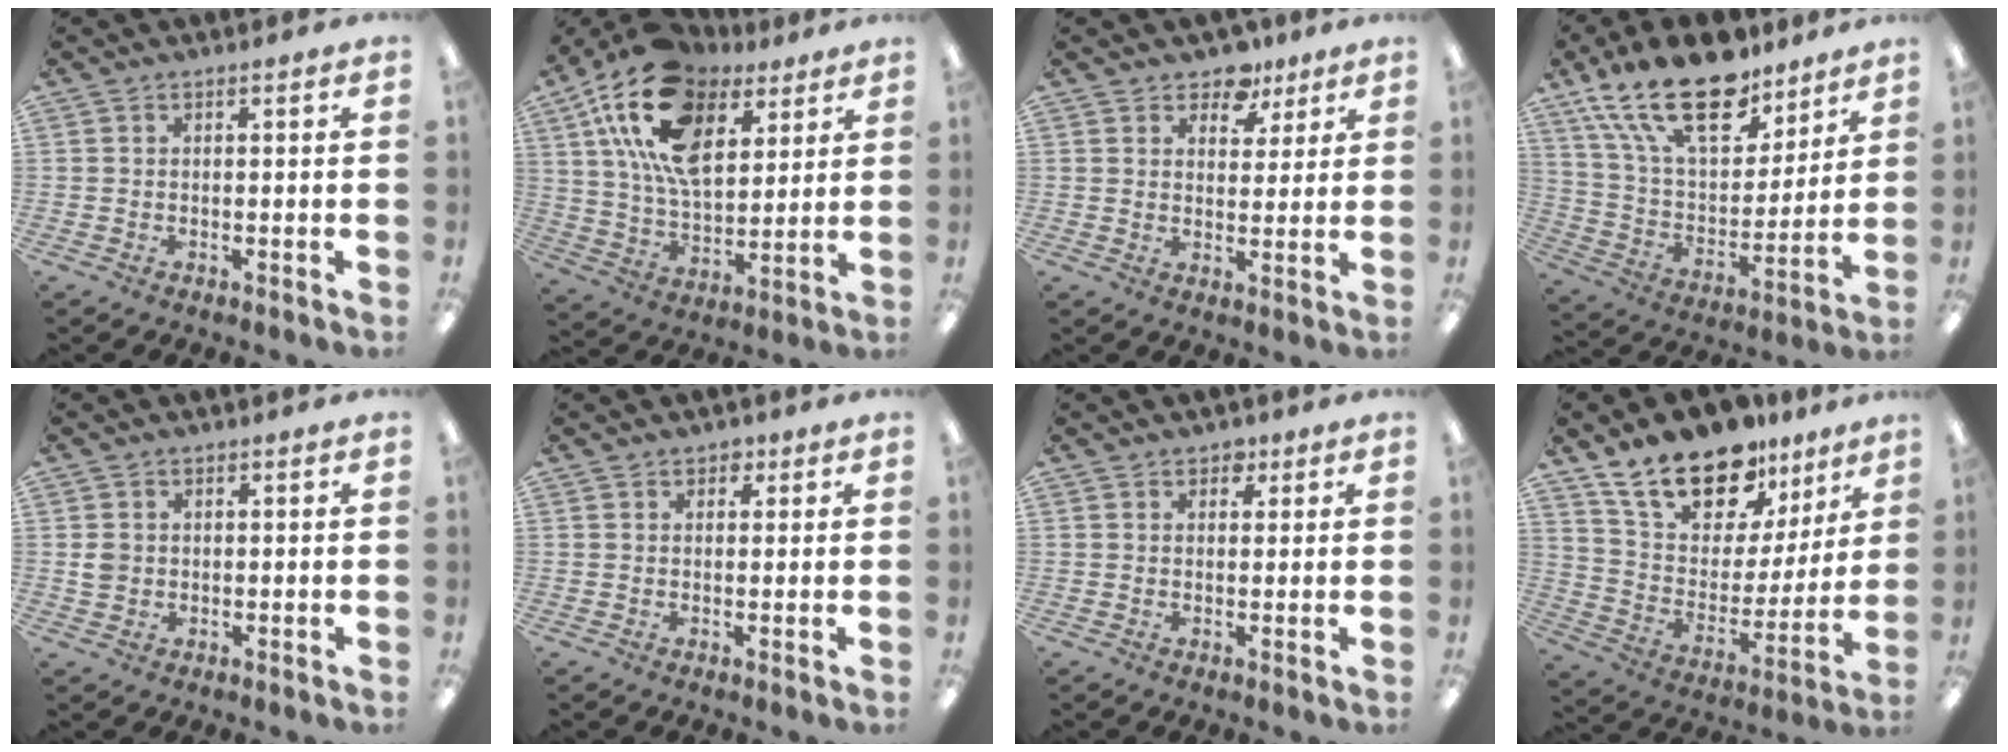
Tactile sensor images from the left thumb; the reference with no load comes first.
{"total": 21.0, "force": [11.1, 11.6, 13.4], "torque": [-0.260, -0.036, 0.199]}
{"total": 7.7, "force": [5.5, 4.7, 2.5], "torque": [-0.029, -0.027, 0.098]}
{"total": 22.9, "force": [15.1, 10.9, 13.2], "torque": [-0.251, -0.080, 0.268]}
{"total": 2.6, "force": [0.3, 2.3, 1.0], "torque": [-0.012, 0.002, 0.003]}
{"total": 2.0, "force": [1.1, 1.6, 0.7], "torque": [-0.007, 0.001, 0.016]}
{"total": 2.4, "force": [1.4, 1.8, 0.8], "torque": [-0.001, -0.002, 0.022]}
{"total": 18.7, "force": [14.5, 9.5, 7.2], "torque": [-0.145, -0.095, 0.266]}